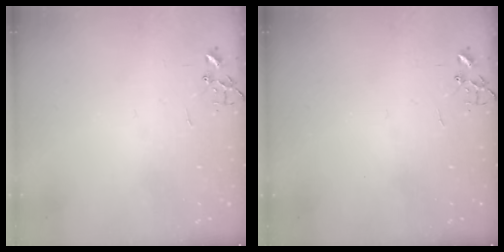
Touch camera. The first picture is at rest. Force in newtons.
{"total": 0.0}